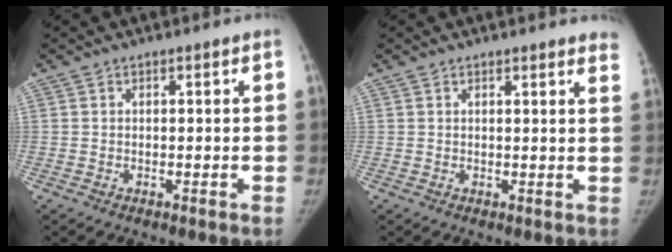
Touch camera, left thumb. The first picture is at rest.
{"total": 5.8, "force": [5.4, 0.7, 2.0], "torque": [-0.001, -0.019, 0.040]}